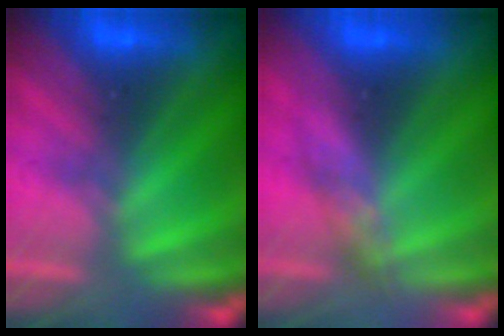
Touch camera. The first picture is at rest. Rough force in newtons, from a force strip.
{"total": 2.8}